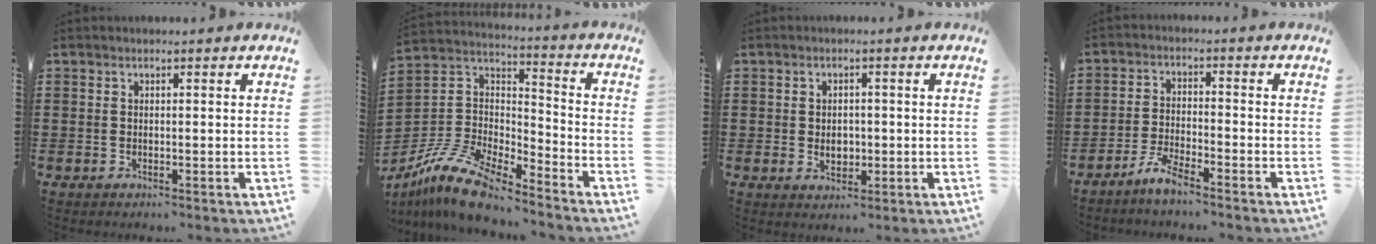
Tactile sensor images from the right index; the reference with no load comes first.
{"total": 13.0, "force": [-11.2, 3.1, 5.8], "torque": [-0.135, 0.030, -0.224]}
{"total": 2.6, "force": [-0.3, 2.0, 1.7], "torque": [-0.029, 0.004, -0.009]}
{"total": 3.9, "force": [-3.5, 0.0, 1.7], "torque": [-0.053, -0.005, -0.072]}